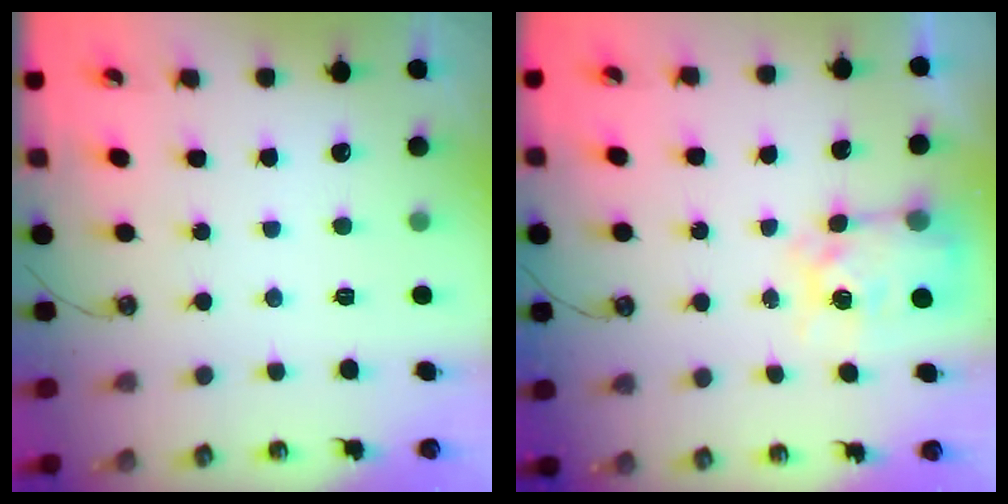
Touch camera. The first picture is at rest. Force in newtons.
{"total": 7.3, "press": 7.3, "slide": 1.0}